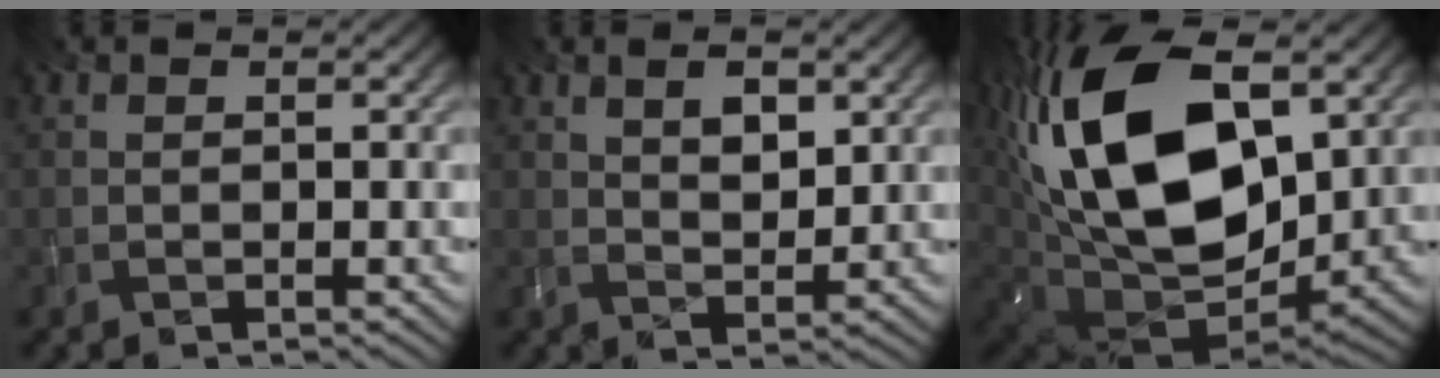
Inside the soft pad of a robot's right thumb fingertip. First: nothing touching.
{"total": 4.4, "force": [2.0, 2.2, 3.2], "torque": [-0.060, -0.003, 0.038]}
{"total": 21.0, "force": [6.0, 12.3, 15.9], "torque": [-0.348, 0.013, 0.113]}